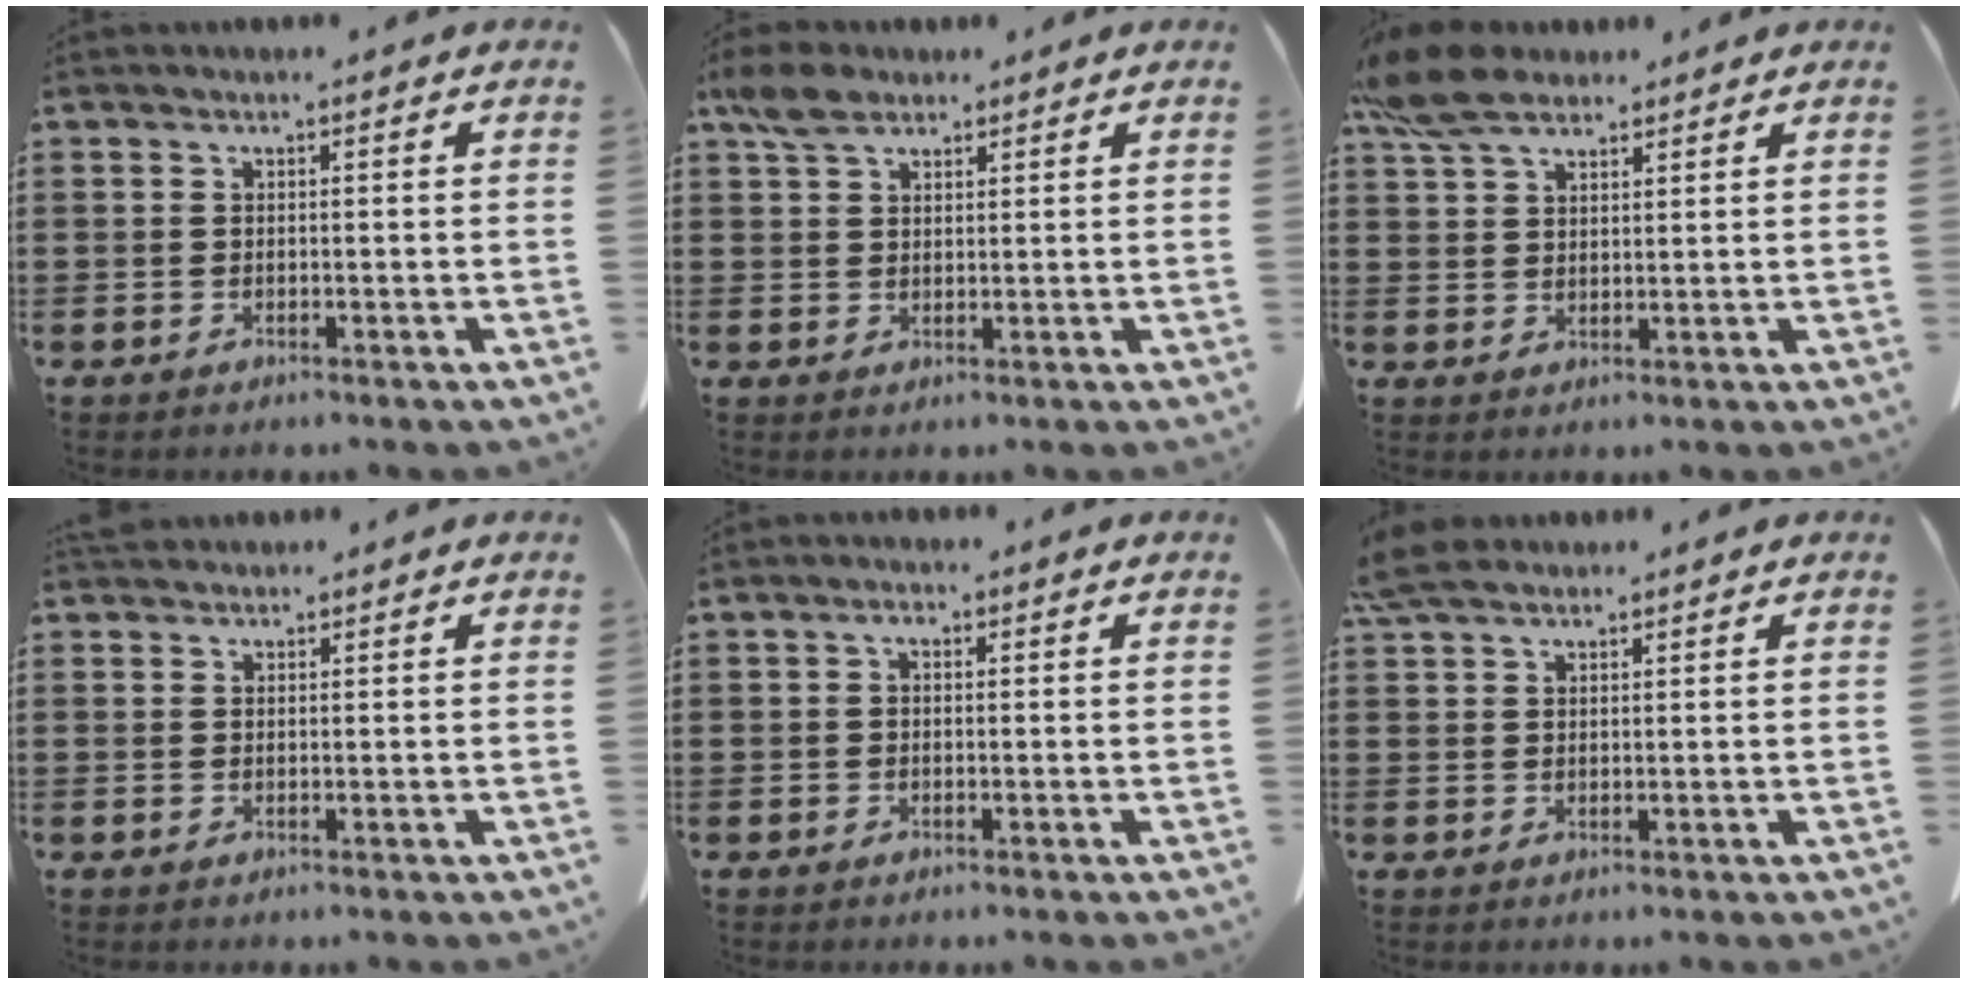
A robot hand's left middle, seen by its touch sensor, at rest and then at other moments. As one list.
[{"total": 4.2, "force": [3.0, 2.2, 1.9], "torque": [-0.039, 0.006, 0.056]}, {"total": 7.4, "force": [5.7, 3.0, 3.7], "torque": [-0.098, -0.004, 0.107]}, {"total": 1.4, "force": [1.3, 0.5, 0.2], "torque": [-0.009, 0.002, 0.026]}, {"total": 1.2, "force": [0.0, 0.7, 1.0], "torque": [-0.021, 0.006, -0.001]}, {"total": 4.1, "force": [3.3, 1.5, 1.9], "torque": [-0.048, 0.002, 0.064]}]